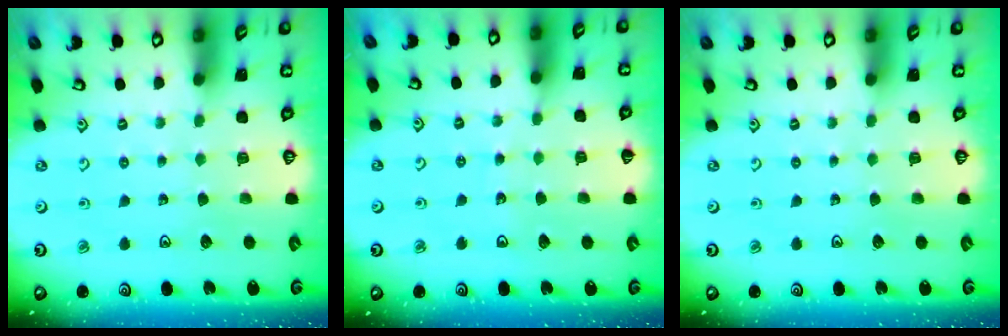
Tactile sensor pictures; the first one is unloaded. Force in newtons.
{"total": 3.6, "press": 3.6, "slide": 0.4}
{"total": 0.0}